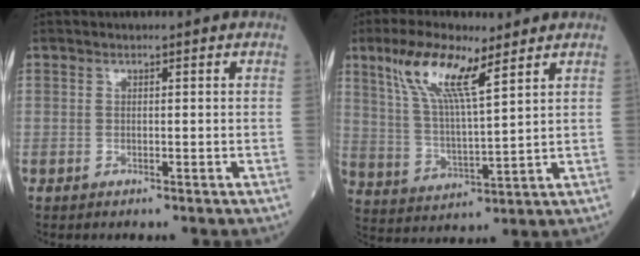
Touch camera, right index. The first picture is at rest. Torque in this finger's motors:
{"motor_torque": [0.92, 0.46, 0.58, 0.19]}